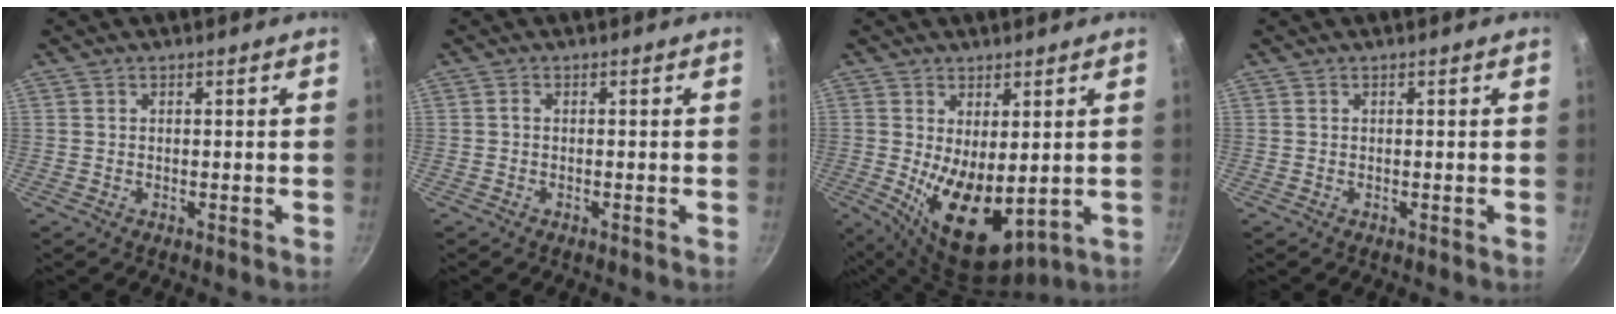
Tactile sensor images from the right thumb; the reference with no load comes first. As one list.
[{"total": 0.5, "force": [-0.1, 0.4, 0.4], "torque": [-0.007, 0.005, -0.004]}, {"total": 11.9, "force": [0.1, 6.1, 10.2], "torque": [-0.146, -0.034, 0.021]}, {"total": 0.0}]